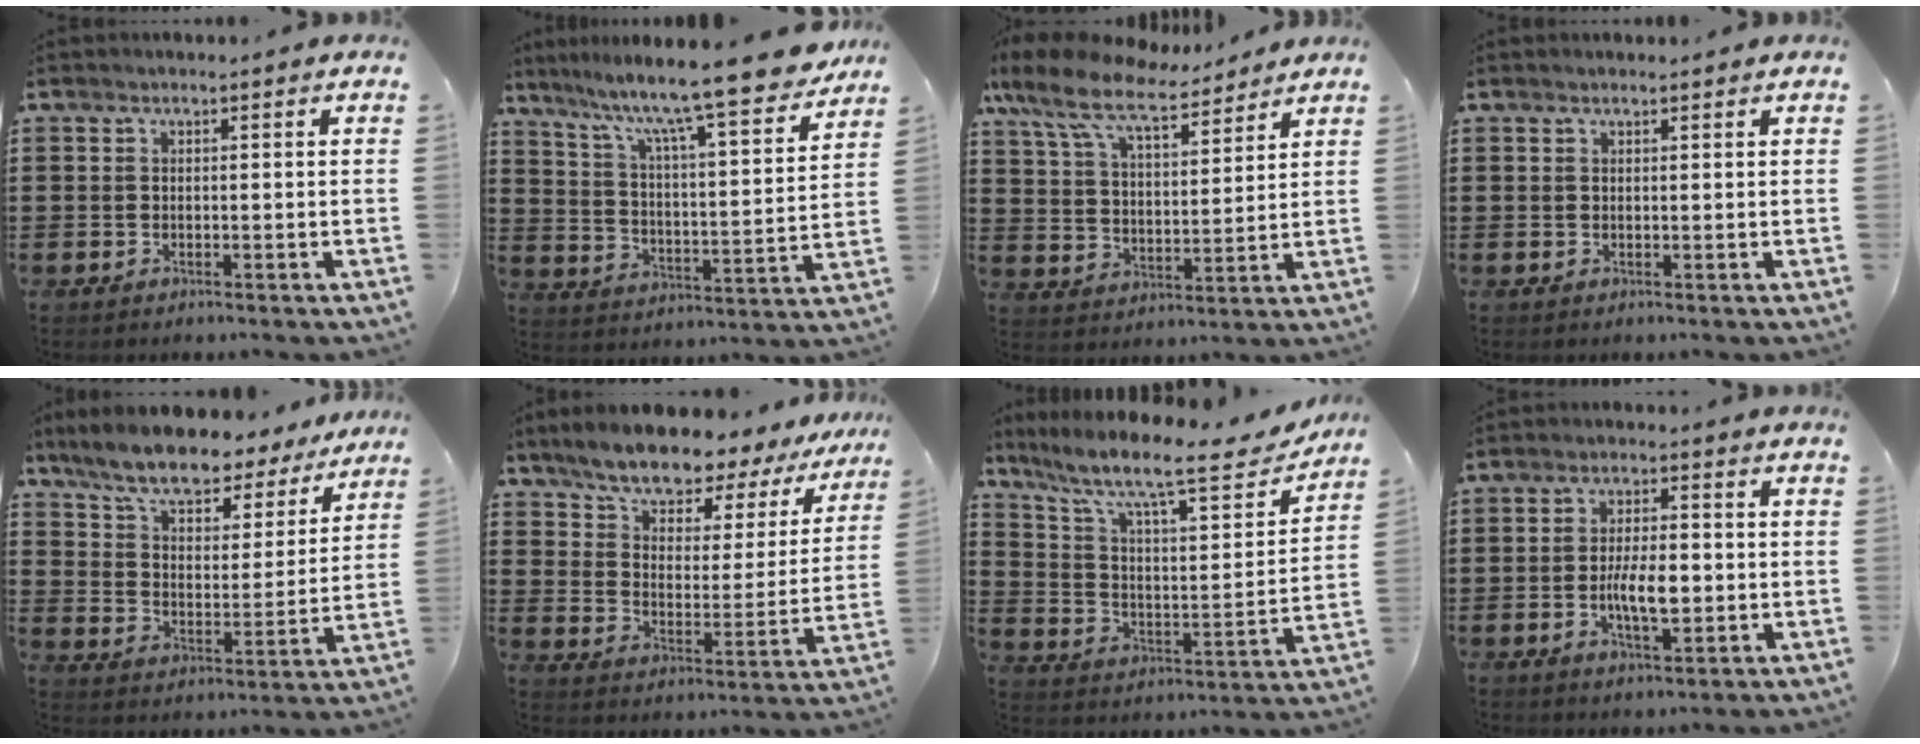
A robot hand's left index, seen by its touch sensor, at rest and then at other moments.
{"total": 10.9, "force": [9.5, -0.1, 5.5], "torque": [-0.127, -0.074, 0.151]}
{"total": 9.9, "force": [8.3, 2.3, 4.8], "torque": [-0.125, -0.037, 0.145]}
{"total": 0.6, "force": [0.5, 0.0, 0.3], "torque": [-0.007, -0.001, 0.010]}
{"total": 8.8, "force": [7.8, 1.7, 3.7], "torque": [-0.105, -0.038, 0.134]}
{"total": 7.1, "force": [6.6, 1.6, 2.2], "torque": [-0.071, -0.047, 0.110]}
{"total": 11.4, "force": [8.6, 1.8, 7.2], "torque": [-0.156, -0.055, 0.139]}
{"total": 6.4, "force": [-0.9, 2.4, 5.9], "torque": [-0.108, -0.002, -0.022]}